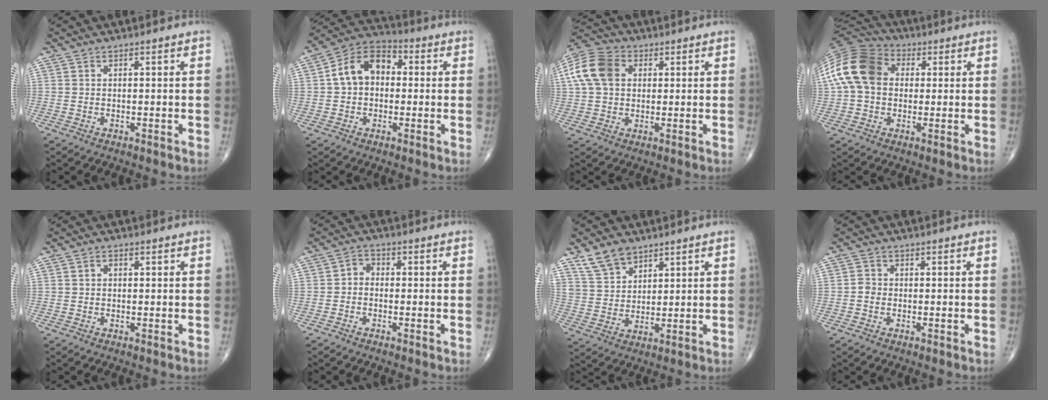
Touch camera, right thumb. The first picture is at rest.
{"total": 11.0, "force": [0.9, 7.9, 7.5], "torque": [-0.112, 0.033, 0.002]}
{"total": 11.2, "force": [2.5, 8.2, 7.2], "torque": [-0.139, 0.018, 0.039]}
{"total": 15.5, "force": [2.2, 11.5, 10.1], "torque": [-0.194, 0.032, 0.031]}
{"total": 1.2, "force": [0.2, 0.9, 0.7], "torque": [-0.008, 0.003, 0.003]}
{"total": 2.6, "force": [-0.6, 2.1, 1.5], "torque": [-0.007, 0.014, -0.024]}
{"total": 7.5, "force": [5.3, 4.3, 3.1], "torque": [-0.041, -0.023, 0.111]}
{"total": 1.8, "force": [-0.4, 1.6, 0.8], "torque": [-0.005, 0.006, -0.010]}